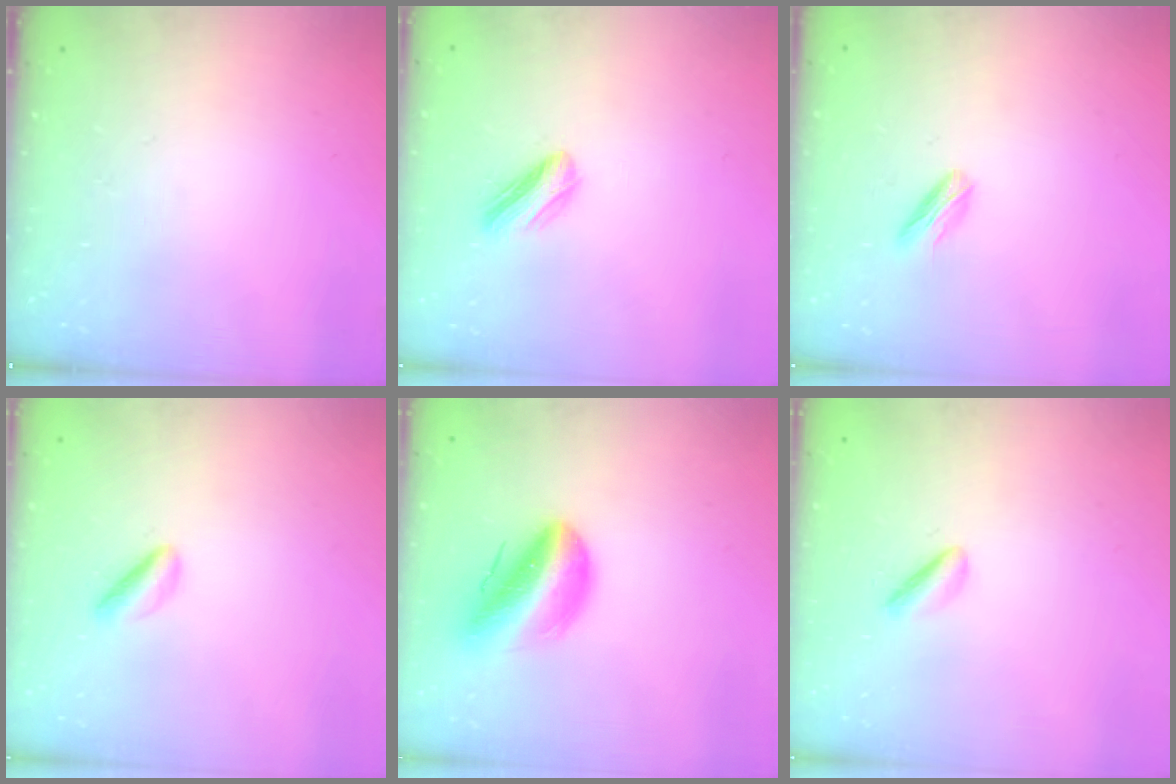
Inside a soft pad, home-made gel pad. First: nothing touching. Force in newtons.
{"total": 5.0, "press": 5.0, "slide": 0.6}
{"total": 3.8, "press": 3.7, "slide": 0.8}
{"total": 2.3, "press": 2.3, "slide": 0.4}
{"total": 13.4, "press": 12.9, "slide": 3.6}
{"total": 2.4, "press": 2.2, "slide": 1.0}